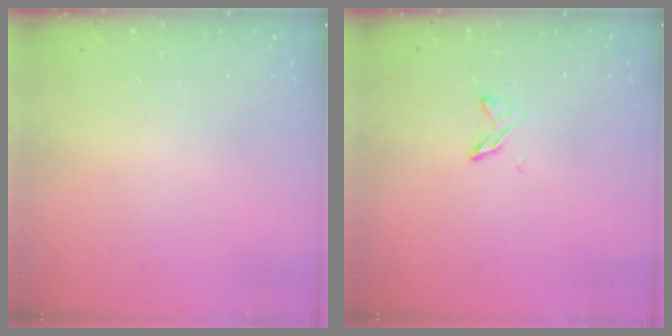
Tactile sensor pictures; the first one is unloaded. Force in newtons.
{"total": 4.0, "press": 3.9, "slide": 0.6}